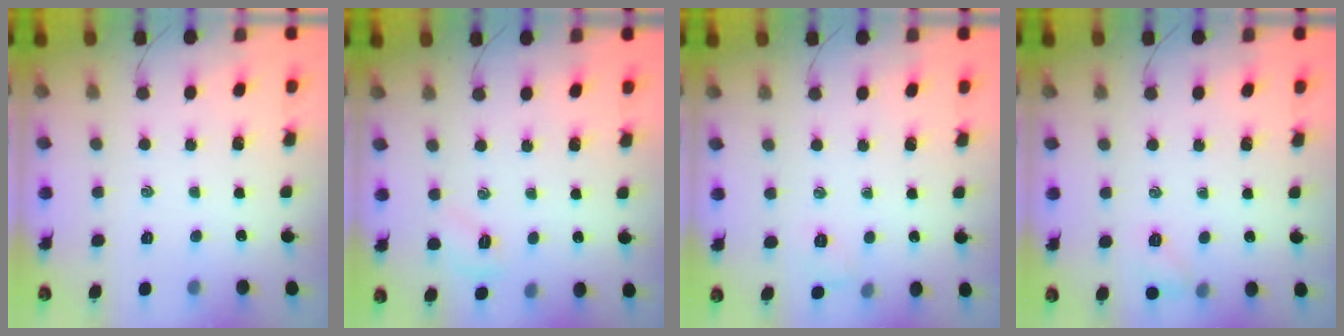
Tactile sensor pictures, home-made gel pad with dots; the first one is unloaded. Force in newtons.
{"total": 4.7, "press": 4.5, "slide": 1.4}
{"total": 4.8, "press": 4.5, "slide": 1.5}
{"total": 6.4, "press": 6.2, "slide": 1.9}